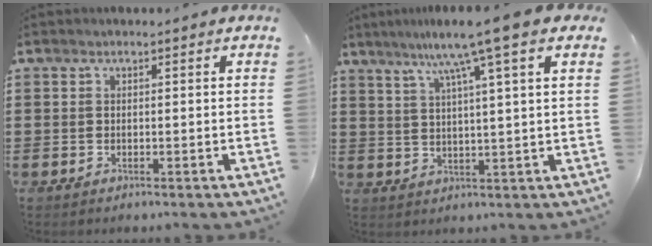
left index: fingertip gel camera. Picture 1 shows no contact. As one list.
[{"total": 8.7, "force": [5.5, -1.0, 6.7], "torque": [-0.137, -0.016, 0.087]}]